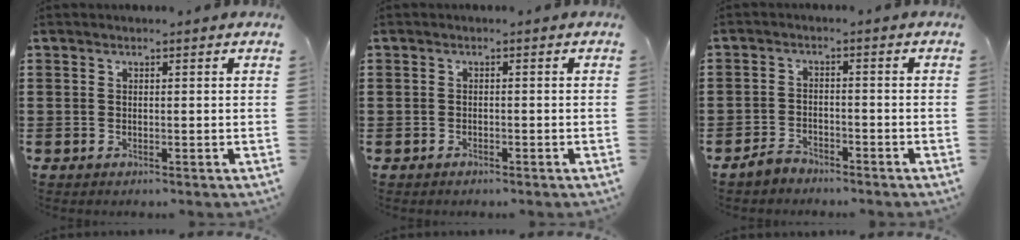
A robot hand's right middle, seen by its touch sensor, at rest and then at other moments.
{"total": 0.9, "force": [-0.7, 0.5, -0.1], "torque": [0.000, 0.000, -0.016]}
{"total": 2.7, "force": [-2.5, 1.1, 0.2], "torque": [-0.018, 0.002, -0.054]}